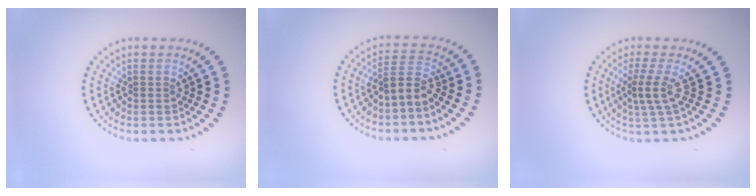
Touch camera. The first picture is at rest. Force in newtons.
{"total": 2.2, "press": 1.9, "slide": 1.3}
{"total": 2.5, "press": 1.8, "slide": 1.8}